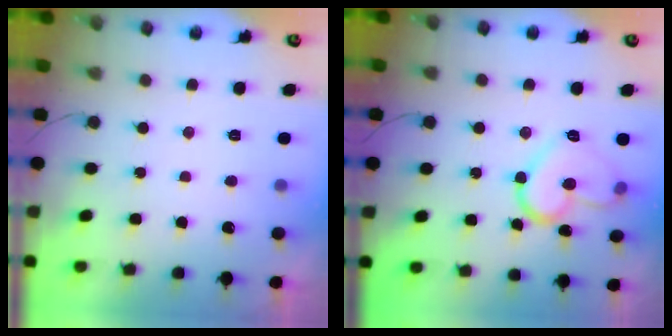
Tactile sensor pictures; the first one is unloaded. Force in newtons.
{"total": 12.9, "press": 12.9, "slide": 0.6}